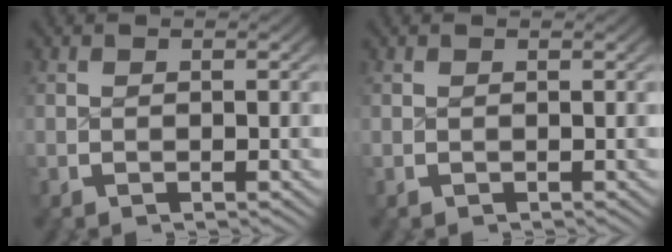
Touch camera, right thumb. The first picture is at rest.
{"total": 0.6, "force": [0.3, -0.3, -0.4], "torque": [0.007, 0.000, 0.006]}